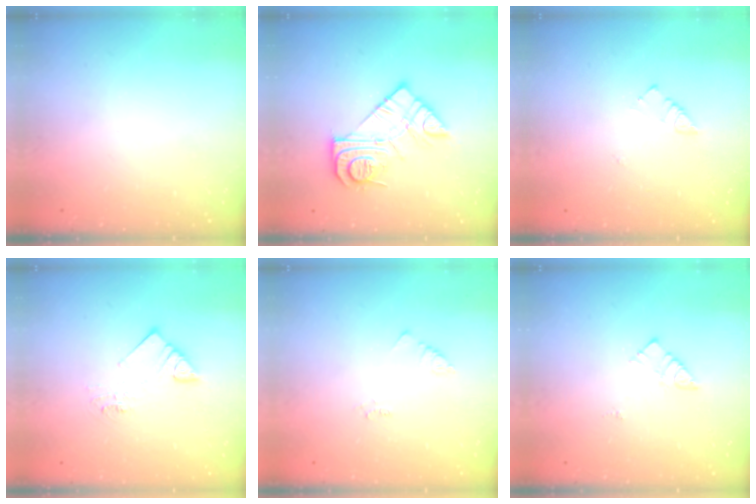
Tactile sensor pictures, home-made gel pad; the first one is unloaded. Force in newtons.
{"total": 13.4, "press": 13.4, "slide": 1.1}
{"total": 3.0, "press": 2.9, "slide": 0.4}
{"total": 7.5, "press": 7.5, "slide": 0.4}
{"total": 2.2, "press": 2.1, "slide": 0.4}
{"total": 5.6, "press": 5.6, "slide": 0.1}